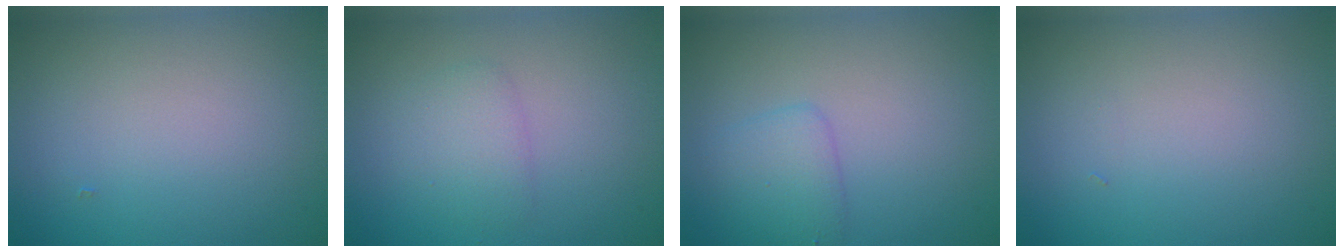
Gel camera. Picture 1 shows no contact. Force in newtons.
{"total": 2.1, "press": 2.1, "slide": 0.1}
{"total": 2.2, "press": 2.2, "slide": 0.1}
{"total": 0.0}